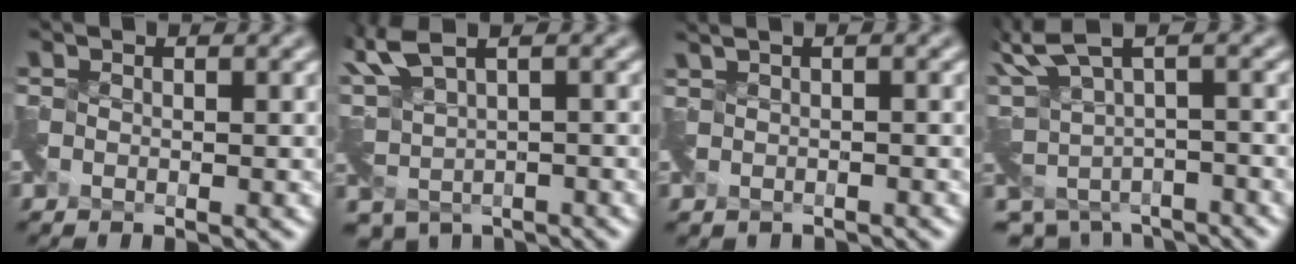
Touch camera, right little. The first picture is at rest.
{"total": 5.1, "force": [1.9, 2.9, 3.7], "torque": [-0.103, -0.020, 0.045]}
{"total": 2.2, "force": [-0.3, 1.2, 1.8], "torque": [-0.038, -0.014, -0.003]}
{"total": 5.2, "force": [0.3, 3.0, 4.2], "torque": [-0.099, -0.032, 0.025]}